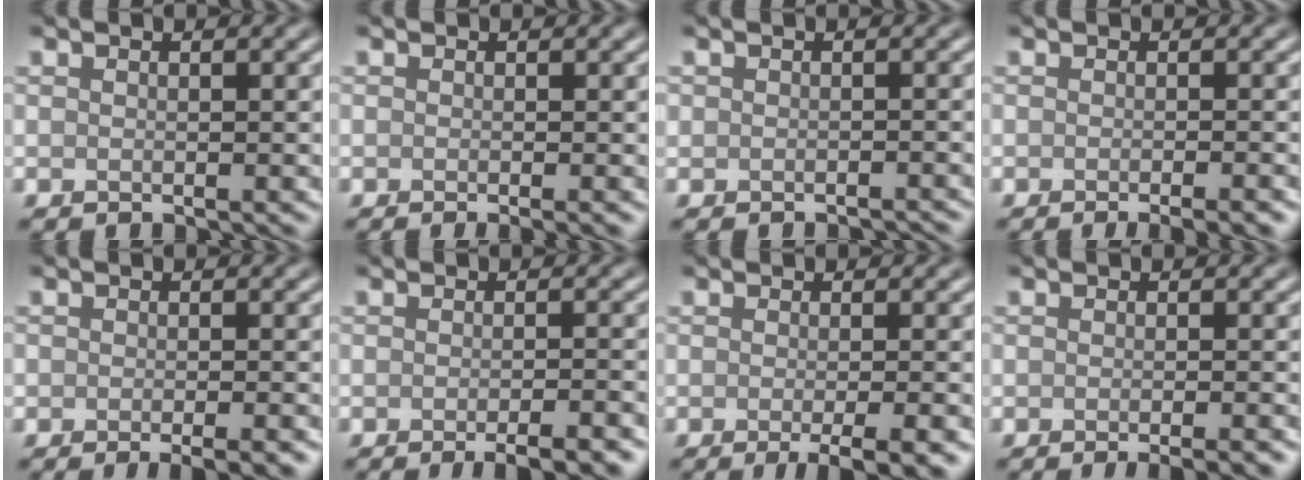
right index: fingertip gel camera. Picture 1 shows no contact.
{"total": 1.1, "force": [-0.4, 0.2, 1.0], "torque": [-0.016, -0.007, -0.008]}
{"total": 1.2, "force": [-1.0, 0.6, 0.0], "torque": [0.010, -0.002, -0.017]}
{"total": 3.0, "force": [-1.7, 0.7, 2.4], "torque": [-0.014, 0.002, -0.019]}
{"total": 2.8, "force": [-1.8, 0.6, 2.1], "torque": [-0.026, -0.003, -0.019]}
{"total": 4.2, "force": [-2.5, 0.9, 3.3], "torque": [-0.034, 0.003, -0.033]}
{"total": 4.5, "force": [-1.8, 1.0, 4.0], "torque": [-0.045, -0.005, -0.021]}
{"total": 3.2, "force": [-1.7, 0.9, 2.6], "torque": [-0.012, 0.005, -0.020]}